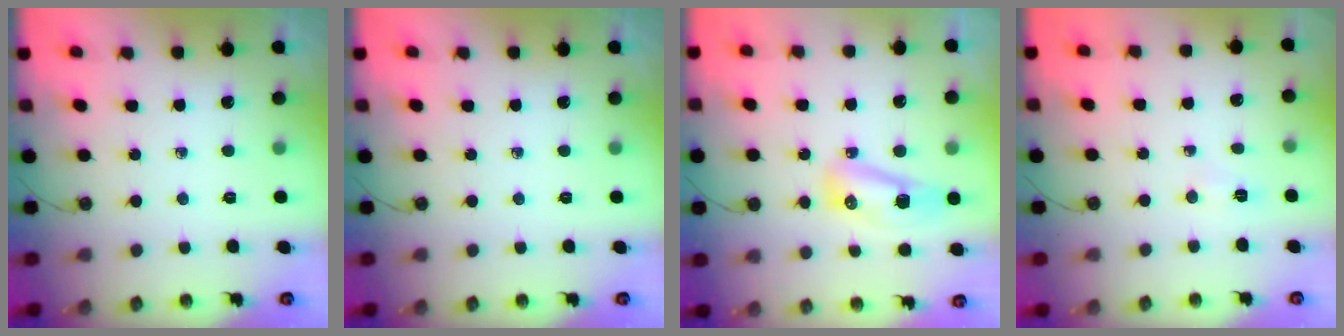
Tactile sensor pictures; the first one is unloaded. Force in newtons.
{"total": 0.0}
{"total": 9.6, "press": 8.9, "slide": 3.6}
{"total": 2.6, "press": 2.1, "slide": 1.4}